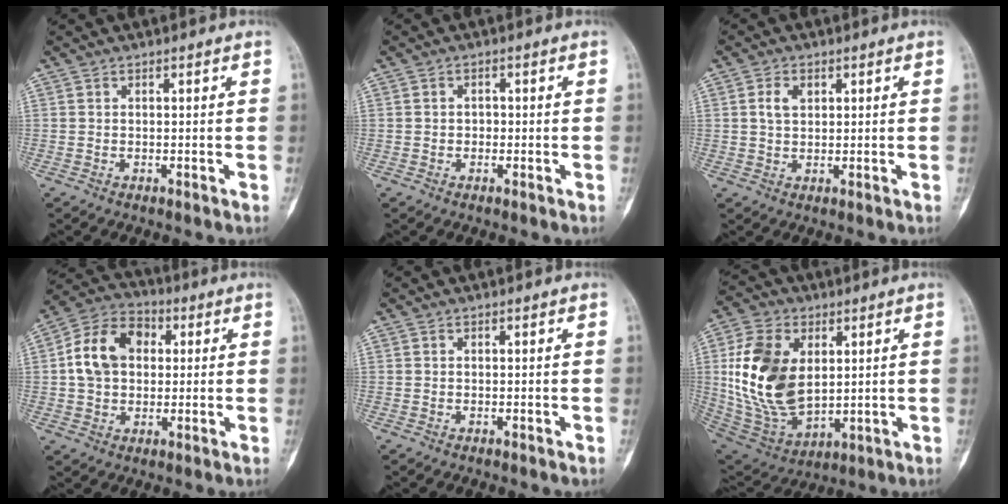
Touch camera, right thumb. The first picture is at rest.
{"total": 1.5, "force": [-0.3, 1.4, 0.5], "torque": [0.005, 0.006, -0.006]}
{"total": 3.6, "force": [1.2, 2.5, 2.4], "torque": [-0.033, 0.000, 0.022]}
{"total": 12.5, "force": [1.7, 9.4, 8.1], "torque": [-0.118, 0.021, 0.020]}
{"total": 0.0}
{"total": 19.9, "force": [3.1, 12.6, 15.1], "torque": [-0.276, -0.018, 0.072]}